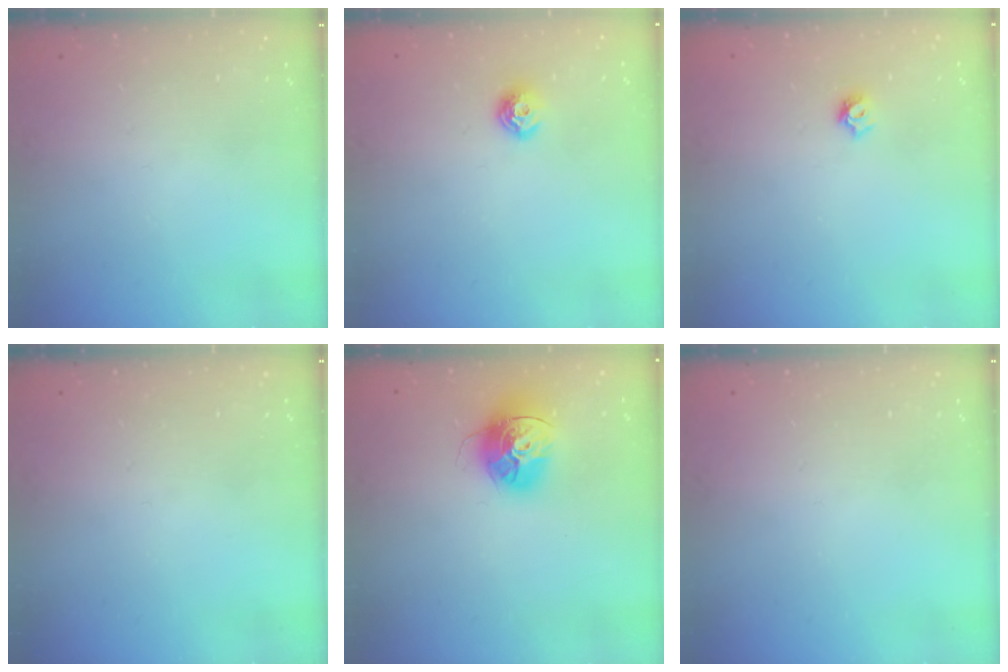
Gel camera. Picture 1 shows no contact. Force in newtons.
{"total": 8.0, "press": 8.0, "slide": 1.0}
{"total": 4.8, "press": 4.8, "slide": 0.6}
{"total": 0.0}
{"total": 14.5, "press": 14.4, "slide": 1.5}
{"total": 0.0}